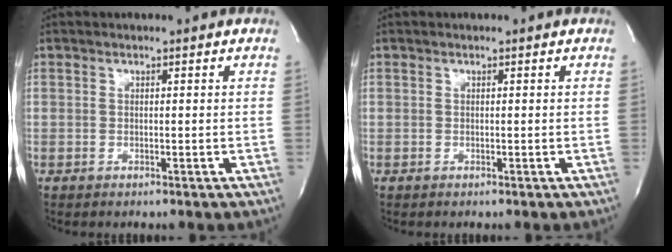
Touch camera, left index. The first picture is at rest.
{"total": 0.0}